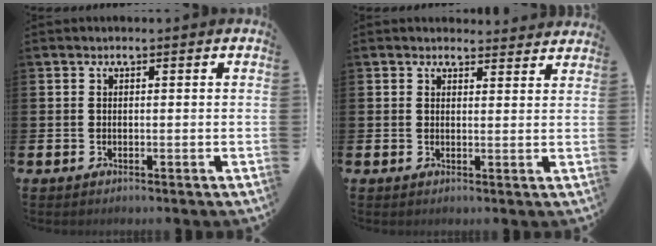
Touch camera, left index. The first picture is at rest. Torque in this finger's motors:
{"motor_torque": [0.95, -1.20, 0.05, 0.00]}